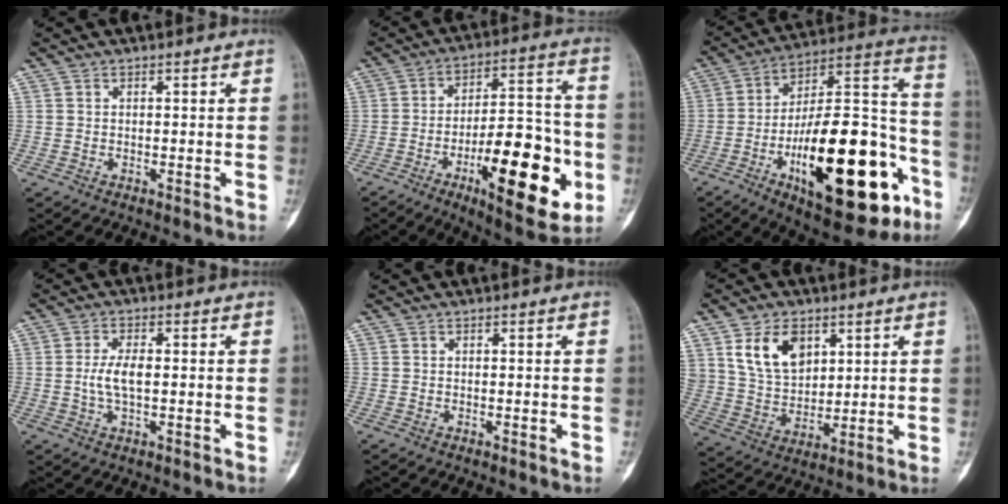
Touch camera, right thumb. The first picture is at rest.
{"total": 22.7, "force": [-7.4, 8.3, 19.8], "torque": [-0.272, 0.025, -0.102]}
{"total": 33.2, "force": [-12.5, 13.0, 27.9], "torque": [-0.396, 0.061, -0.180]}
{"total": 4.6, "force": [-0.1, 1.9, 4.2], "torque": [-0.091, 0.005, -0.004]}
{"total": 0.0}
{"total": 11.7, "force": [5.4, 7.8, 6.9], "torque": [-0.103, -0.023, 0.113]}